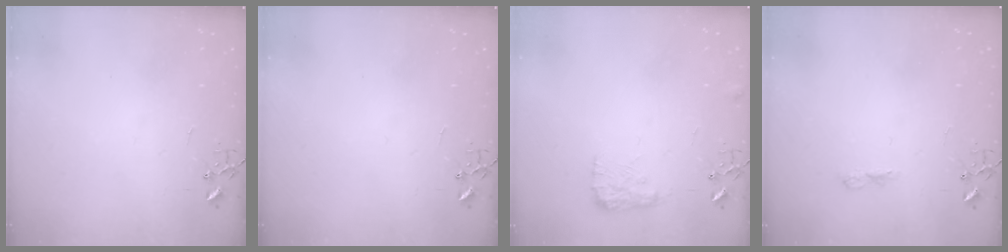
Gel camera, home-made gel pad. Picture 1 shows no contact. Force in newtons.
{"total": 0.0}
{"total": 9.5, "press": 9.5, "slide": 0.3}
{"total": 6.2, "press": 6.2, "slide": 0.8}